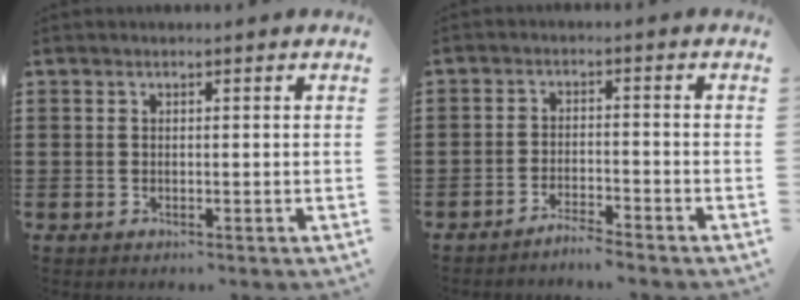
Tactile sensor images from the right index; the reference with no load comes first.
{"total": 2.7, "force": [-2.6, -0.1, 0.3], "torque": [-0.009, 0.003, -0.054]}